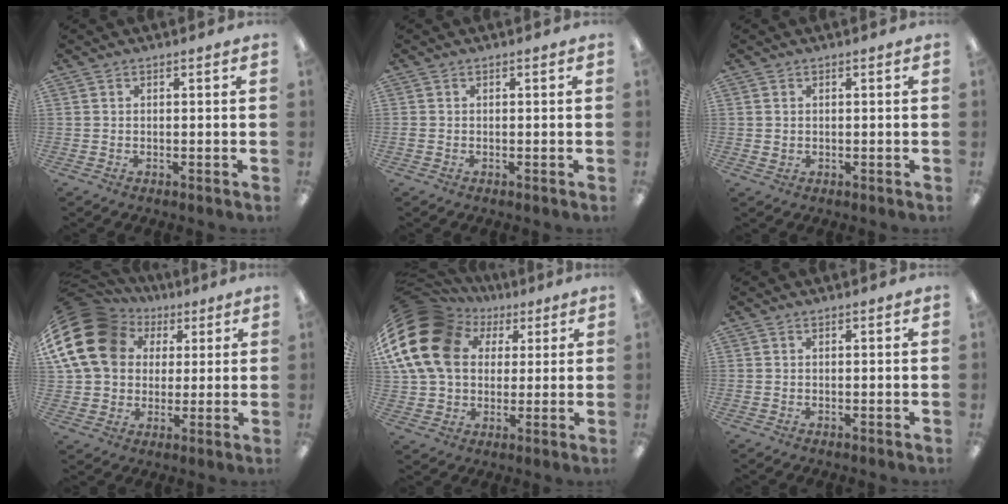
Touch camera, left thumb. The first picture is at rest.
{"total": 0.5, "force": [-0.2, 0.4, 0.2], "torque": [-0.004, 0.001, -0.005]}
{"total": 0.8, "force": [0.2, 0.8, 0.1], "torque": [-0.003, 0.005, 0.003]}
{"total": 19.8, "force": [6.1, 15.9, 10.1], "torque": [-0.215, -0.018, 0.113]}
{"total": 21.2, "force": [5.8, 16.7, 11.7], "torque": [-0.258, -0.016, 0.101]}
{"total": 0.0}